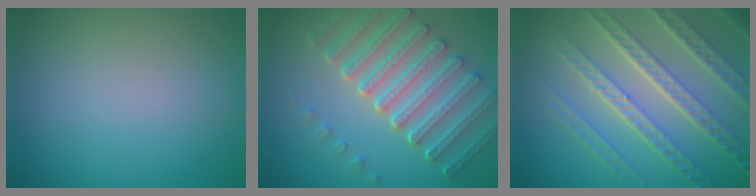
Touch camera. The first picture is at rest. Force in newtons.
{"total": 7.1, "press": 5.3, "slide": 4.8}
{"total": 7.5, "press": 5.5, "slide": 5.2}